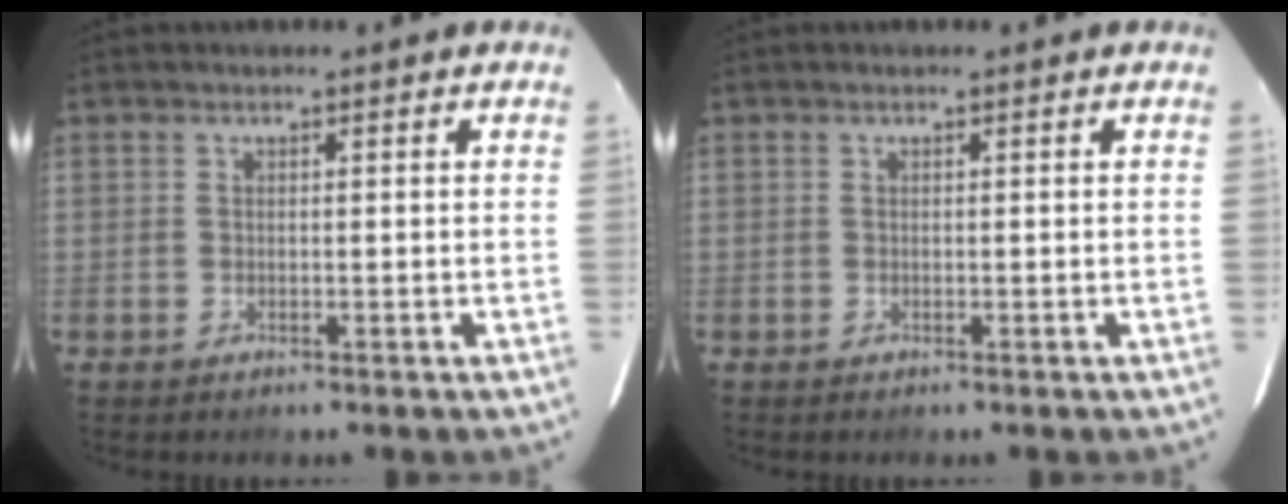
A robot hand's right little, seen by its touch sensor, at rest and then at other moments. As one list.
[{"total": 0.0}]